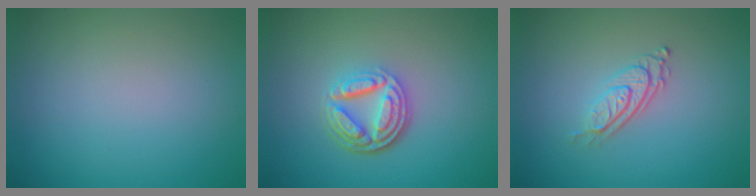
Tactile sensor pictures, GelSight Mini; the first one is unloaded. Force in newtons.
{"total": 4.9, "press": 3.5, "slide": 3.4}
{"total": 3.1, "press": 1.9, "slide": 2.4}